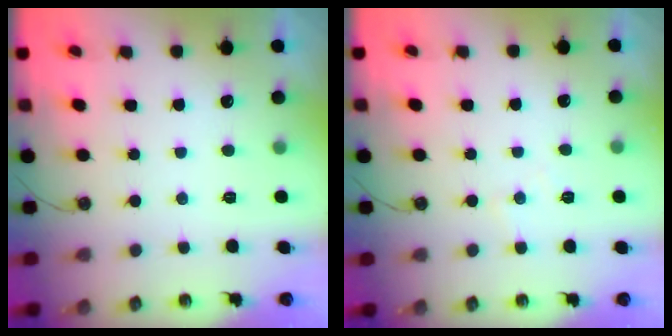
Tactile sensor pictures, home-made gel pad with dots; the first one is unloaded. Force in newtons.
{"total": 5.5, "press": 5.4, "slide": 0.8}